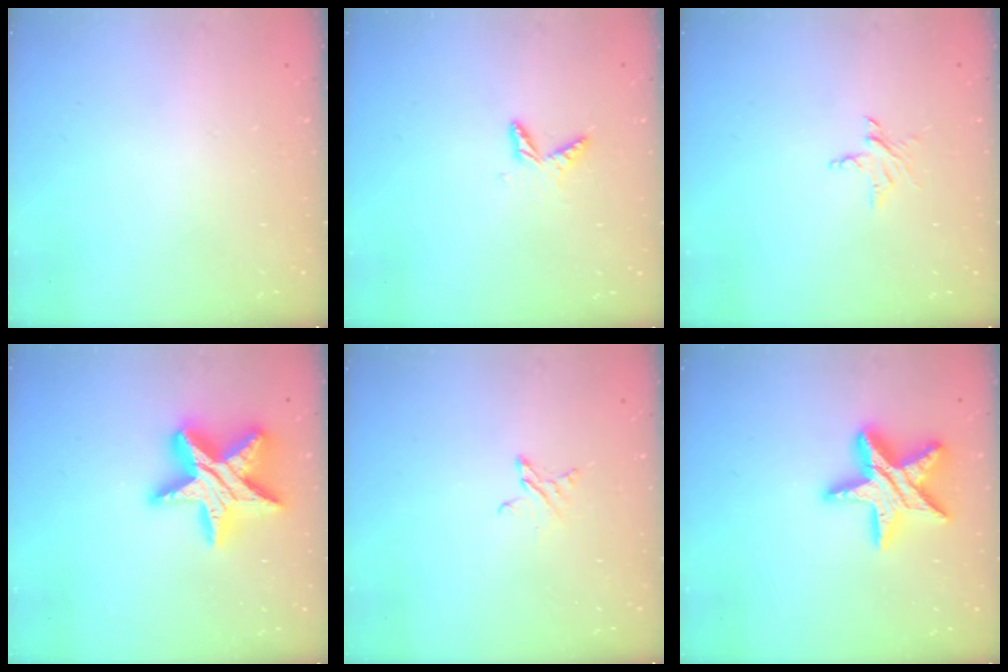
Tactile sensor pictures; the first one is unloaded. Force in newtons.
{"total": 5.4, "press": 5.3, "slide": 0.5}
{"total": 3.7, "press": 3.7, "slide": 0.3}
{"total": 20.3, "press": 20.2, "slide": 1.8}
{"total": 3.5, "press": 3.5, "slide": 0.4}
{"total": 17.0, "press": 17.0, "slide": 1.3}